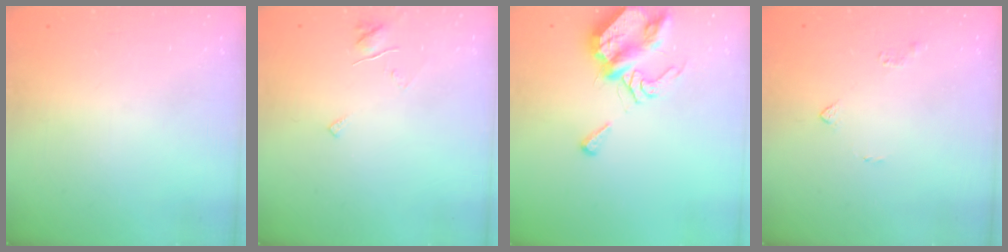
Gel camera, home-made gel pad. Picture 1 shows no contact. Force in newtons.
{"total": 3.6, "press": 3.6, "slide": 0.3}
{"total": 8.2, "press": 8.1, "slide": 1.0}
{"total": 2.8, "press": 2.8, "slide": 0.6}